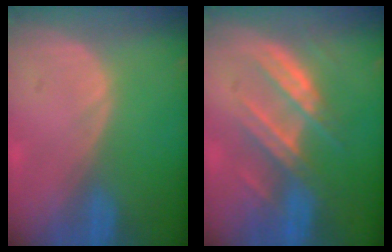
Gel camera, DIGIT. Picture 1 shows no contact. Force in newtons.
{"total": 7.4, "press": 7.2, "slide": 1.9}